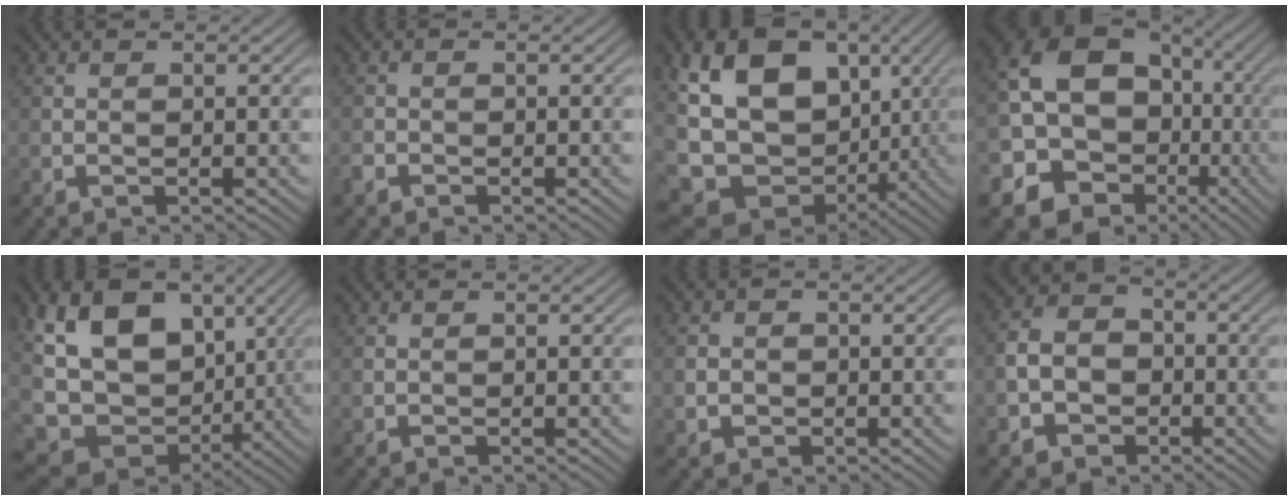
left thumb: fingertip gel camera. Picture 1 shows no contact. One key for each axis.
{"total": 1.0, "fx": -0.9, "fy": 0.4, "fz": 0.3, "tx": -0.006, "ty": 0.000, "tz": -0.020}
{"total": 14.9, "fx": 0.7, "fy": 11.4, "fz": 9.5, "tx": -0.183, "ty": -0.027, "tz": 0.036}
{"total": 18.7, "fx": -2.3, "fy": 16.2, "fz": 8.9, "tx": -0.184, "ty": -0.021, "tz": -0.048}
{"total": 13.6, "fx": 1.6, "fy": 10.0, "fz": 9.1, "tx": -0.179, "ty": -0.032, "tz": 0.053}
{"total": 0.0}
{"total": 1.7, "fx": -0.4, "fy": 1.6, "fz": 0.6, "tx": -0.009, "ty": -0.004, "tz": -0.009}
{"total": 6.3, "fx": -2.6, "fy": 5.0, "fz": 2.9, "tx": -0.074, "ty": -0.004, "tz": -0.061}